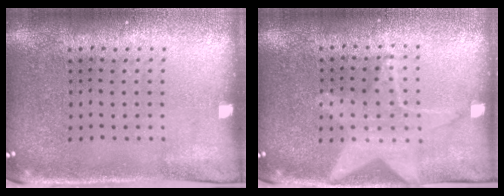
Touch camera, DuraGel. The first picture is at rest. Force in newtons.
{"total": 1.4, "press": 1.3, "slide": 0.4}